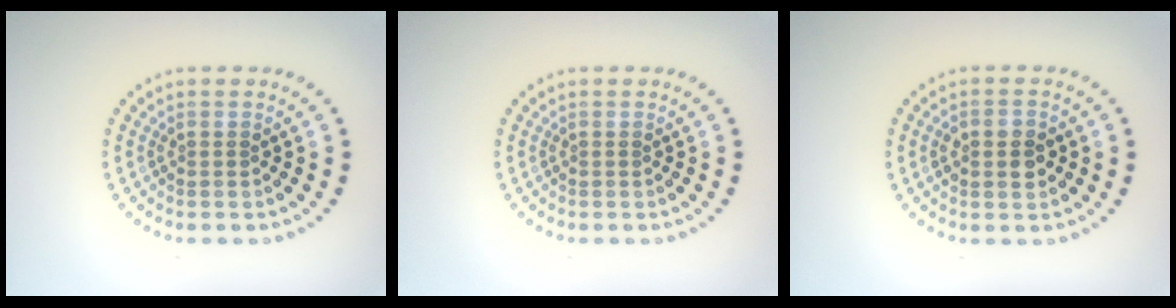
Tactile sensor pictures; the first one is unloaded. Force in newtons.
{"total": 0.0}
{"total": 3.1, "press": 3.1, "slide": 0.1}